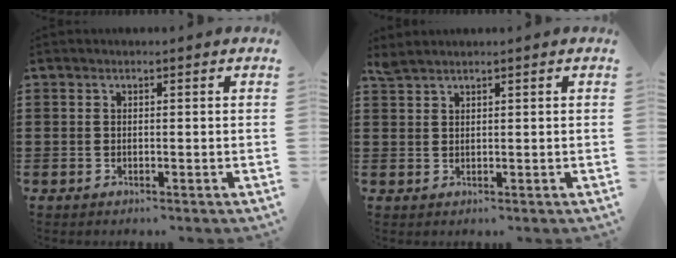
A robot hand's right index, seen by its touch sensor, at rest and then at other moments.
{"total": 1.5, "force": [1.4, 0.2, 0.4], "torque": [-0.012, -0.001, 0.027]}